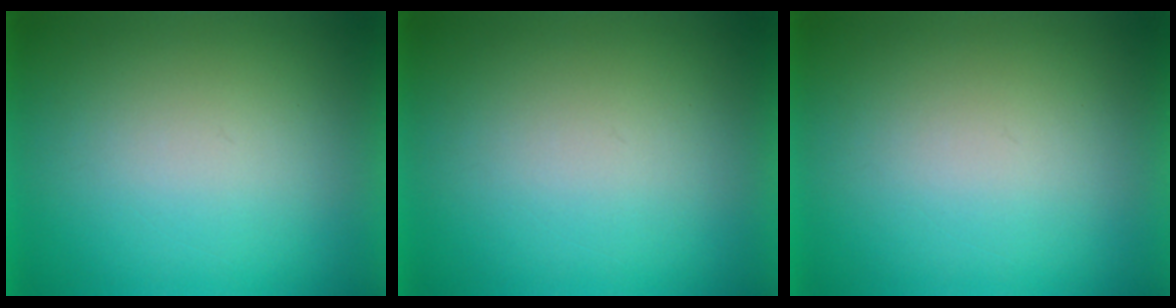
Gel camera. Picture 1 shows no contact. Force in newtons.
{"total": 0.0}
{"total": 0.0}